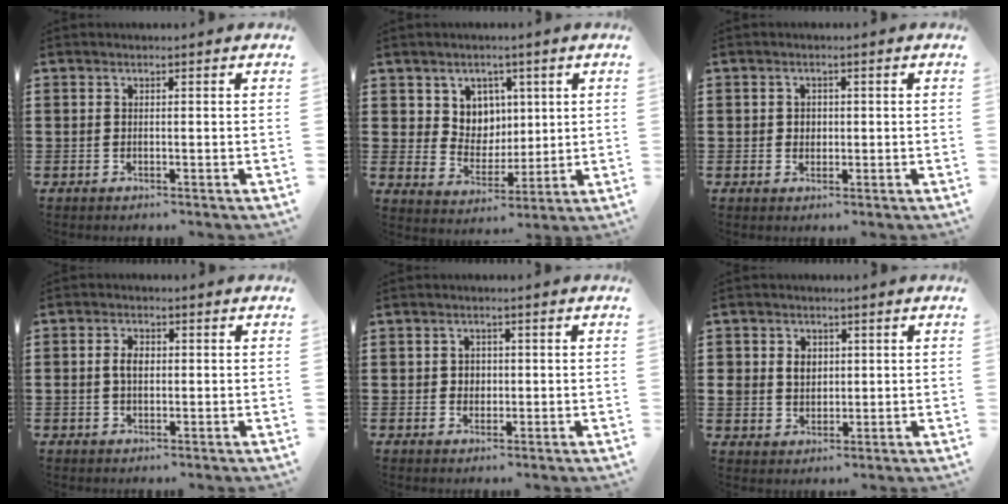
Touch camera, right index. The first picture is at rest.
{"total": 6.0, "force": [3.0, 5.2, 0.7], "torque": [-0.039, -0.002, 0.054]}
{"total": 1.4, "force": [0.2, 1.3, 0.5], "torque": [-0.014, 0.009, 0.001]}
{"total": 2.6, "force": [0.1, 1.6, 2.1], "torque": [-0.042, 0.007, 0.001]}
{"total": 1.7, "force": [0.1, 1.6, 0.6], "torque": [-0.018, 0.009, 0.000]}
{"total": 3.8, "force": [0.6, 3.4, 1.7], "torque": [-0.046, 0.012, 0.009]}